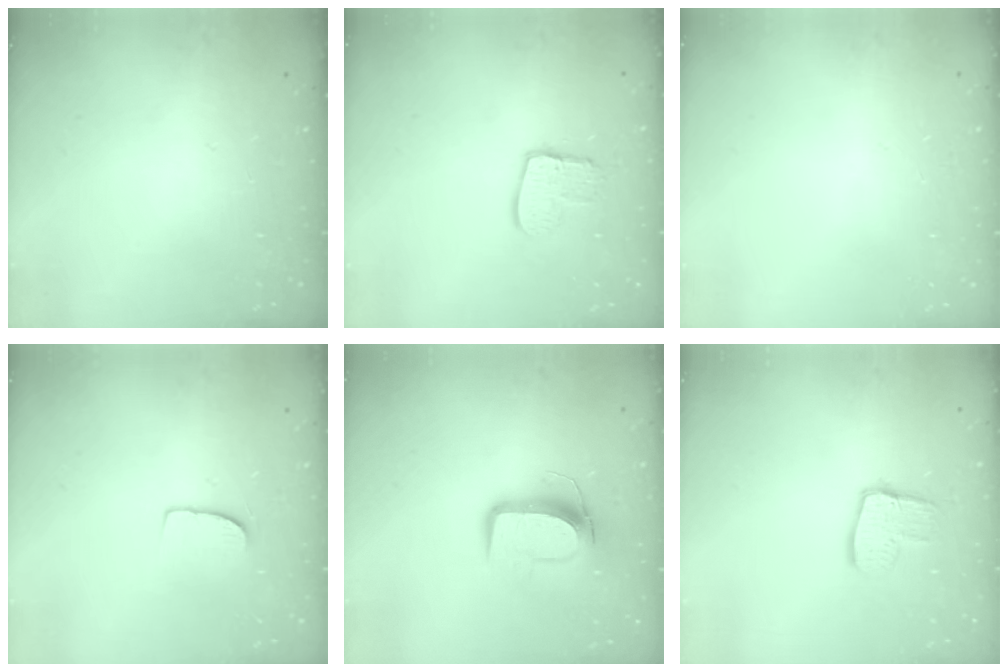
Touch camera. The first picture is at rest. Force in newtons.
{"total": 9.5, "press": 9.5, "slide": 0.7}
{"total": 0.0}
{"total": 5.2, "press": 5.2, "slide": 0.4}
{"total": 10.0, "press": 9.9, "slide": 0.8}
{"total": 10.1, "press": 10.0, "slide": 0.8}